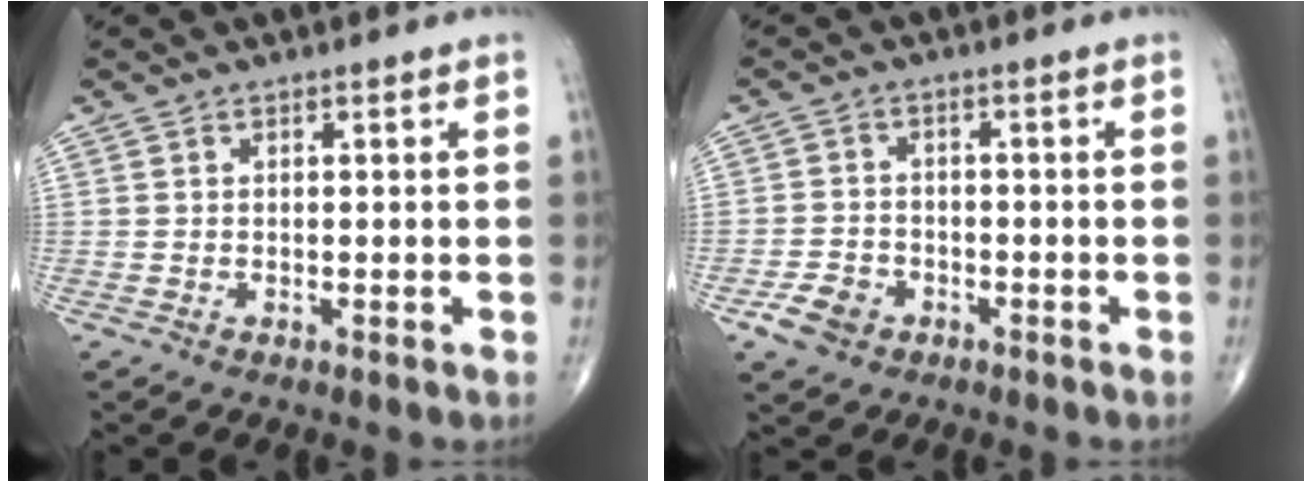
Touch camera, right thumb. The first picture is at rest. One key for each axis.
{"total": 4.7, "fx": -2.5, "fy": 3.5, "fz": 2.0, "tx": -0.029, "ty": 0.014, "tz": -0.042}